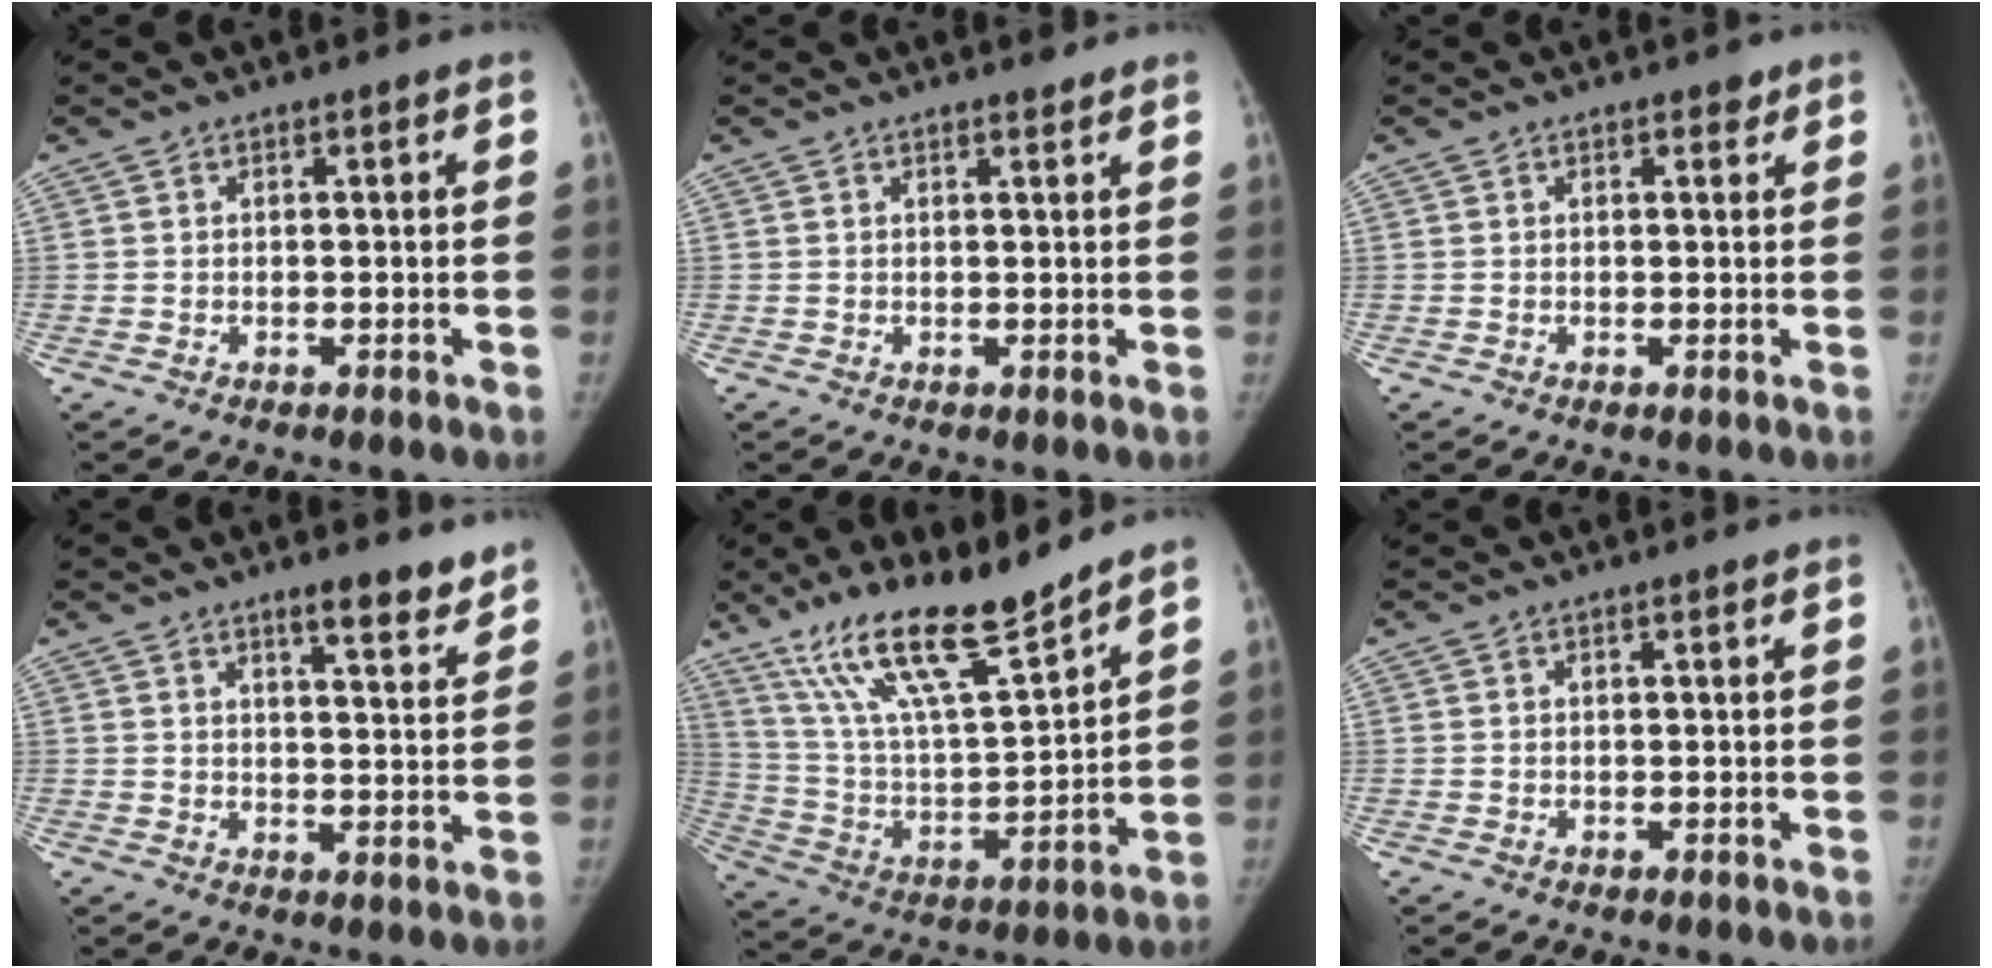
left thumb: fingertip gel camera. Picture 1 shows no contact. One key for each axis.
{"total": 1.3, "fx": 1.2, "fy": 0.3, "fz": 0.5, "tx": -0.005, "ty": -0.009, "tz": 0.017}
{"total": 1.1, "fx": 0.8, "fy": 0.7, "fz": 0.4, "tx": 0.008, "ty": -0.004, "tz": 0.008}
{"total": 6.9, "fx": 5.4, "fy": 1.4, "fz": 4.1, "tx": -0.039, "ty": -0.038, "tz": 0.076}
{"total": 19.5, "fx": 14.9, "fy": 3.5, "fz": 12.1, "tx": -0.191, "ty": -0.075, "tz": 0.279}
{"total": 0.5, "fx": 0.4, "fy": 0.1, "fz": 0.3, "tx": -0.007, "ty": -0.001, "tz": 0.006}